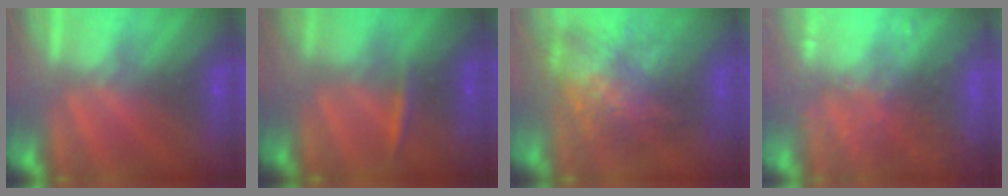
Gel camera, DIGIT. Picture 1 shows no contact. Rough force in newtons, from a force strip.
{"total": 2.4}
{"total": 7.5}
{"total": 9.7}